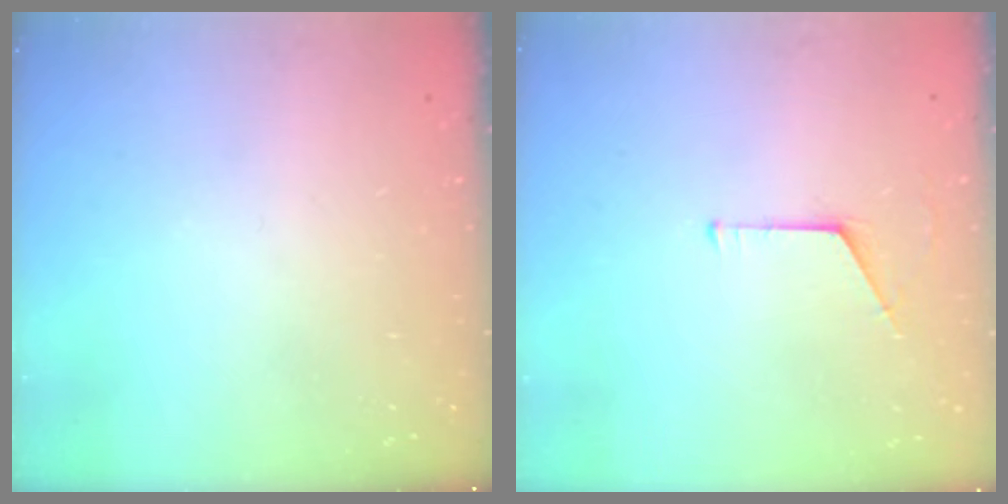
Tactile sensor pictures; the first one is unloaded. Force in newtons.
{"total": 5.2, "press": 5.1, "slide": 0.4}